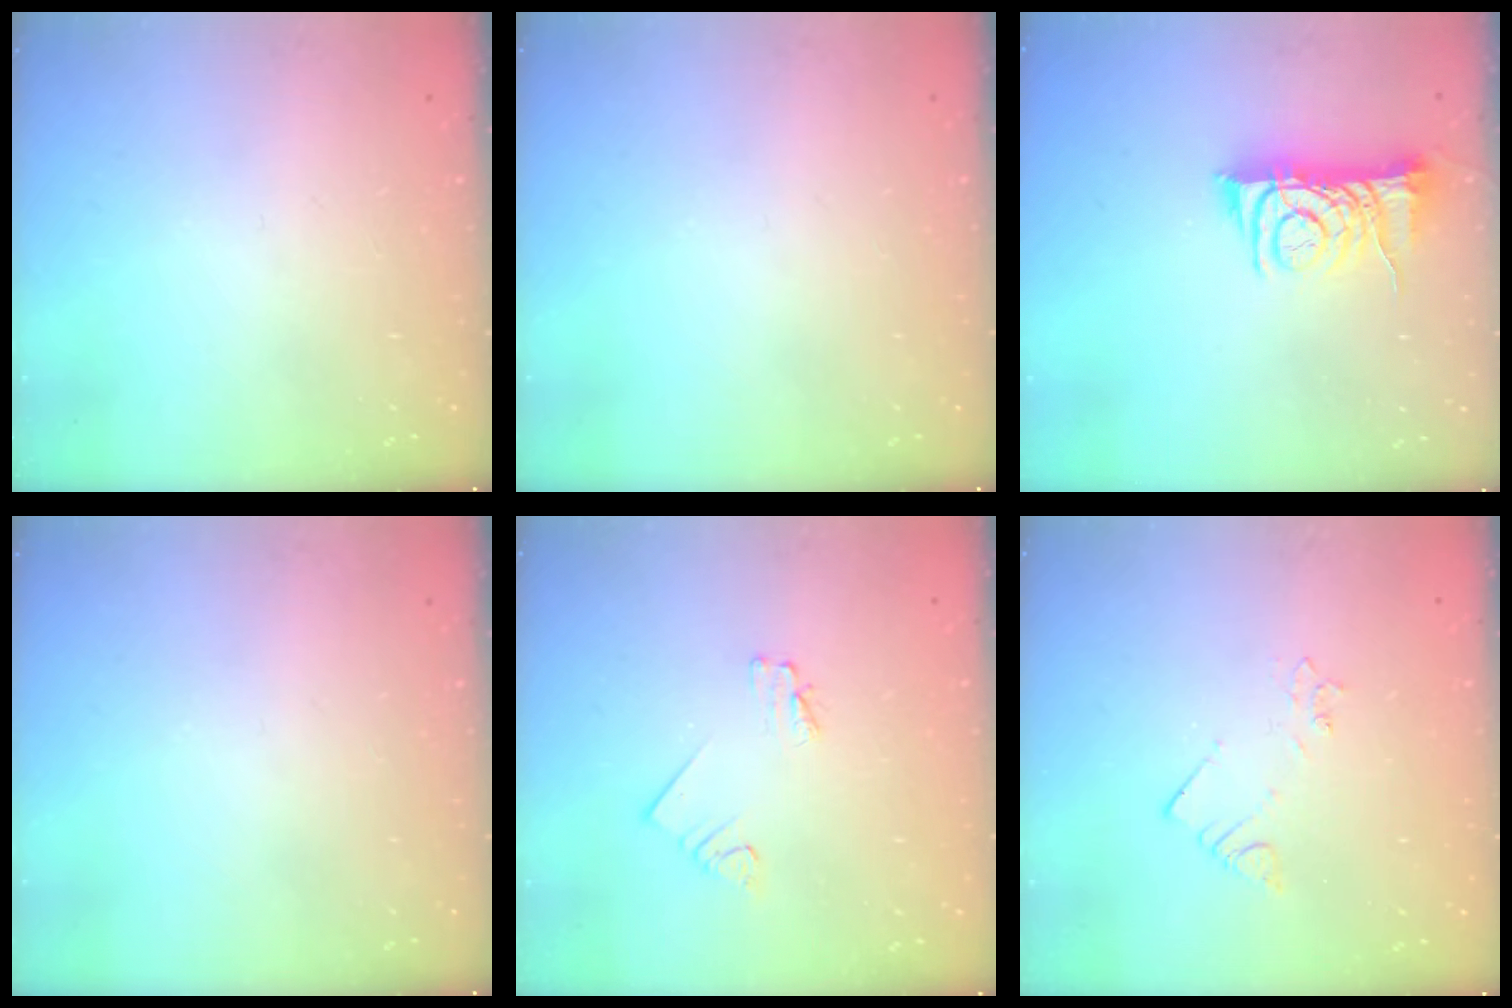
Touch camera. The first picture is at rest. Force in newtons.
{"total": 0.0}
{"total": 8.8, "press": 8.8, "slide": 0.3}
{"total": 0.0}
{"total": 1.6, "press": 1.5, "slide": 0.2}
{"total": 2.1, "press": 2.1, "slide": 0.4}